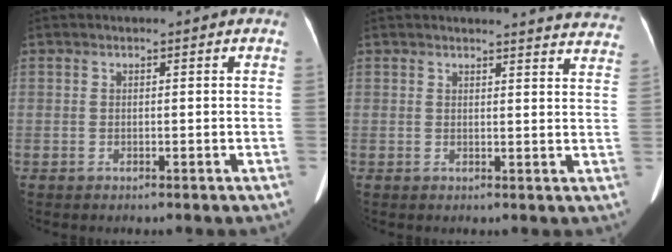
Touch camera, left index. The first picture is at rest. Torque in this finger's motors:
{"motor_torque": [0.82, -1.32, 0.02, -0.01]}